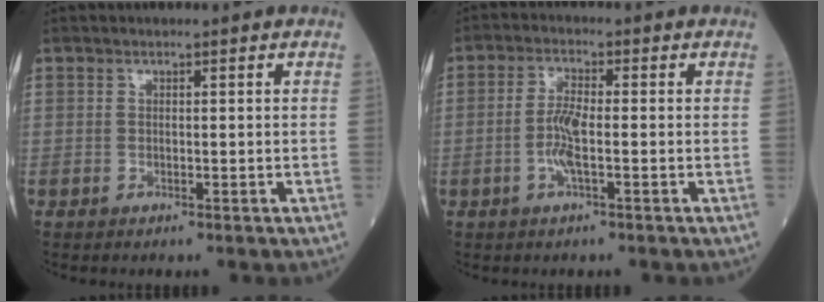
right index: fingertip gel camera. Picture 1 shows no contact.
{"total": 4.2, "force": [-1.0, 0.7, 4.0], "torque": [-0.089, 0.003, -0.019]}